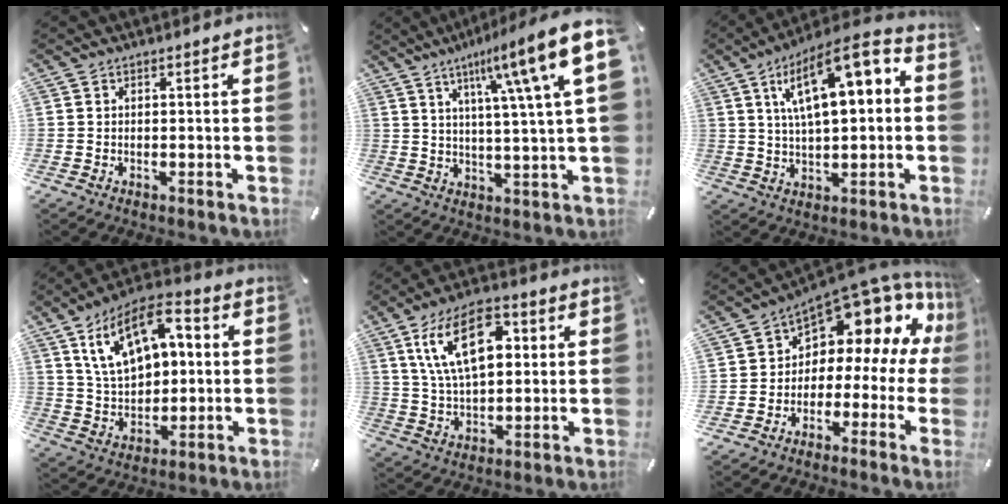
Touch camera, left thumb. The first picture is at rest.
{"total": 17.3, "force": [7.3, 3.0, 15.4], "torque": [-0.235, -0.036, 0.099]}
{"total": 14.9, "force": [6.1, 6.1, 12.1], "torque": [-0.189, -0.025, 0.100]}
{"total": 15.0, "force": [6.0, 9.9, 9.6], "torque": [-0.182, -0.010, 0.110]}
{"total": 15.4, "force": [5.0, 8.7, 11.7], "torque": [-0.236, 0.005, 0.083]}
{"total": 12.6, "force": [7.6, 7.1, 7.2], "torque": [-0.108, -0.077, 0.124]}